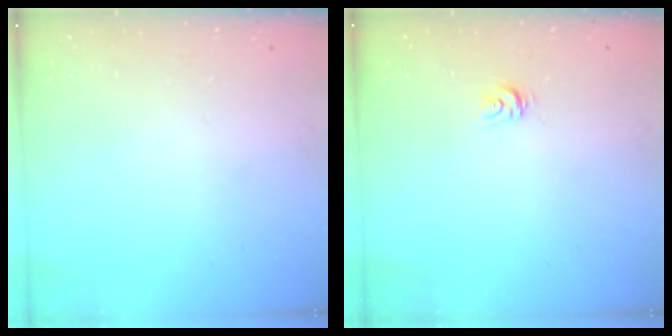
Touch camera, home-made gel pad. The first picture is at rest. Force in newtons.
{"total": 3.5, "press": 3.5, "slide": 0.1}